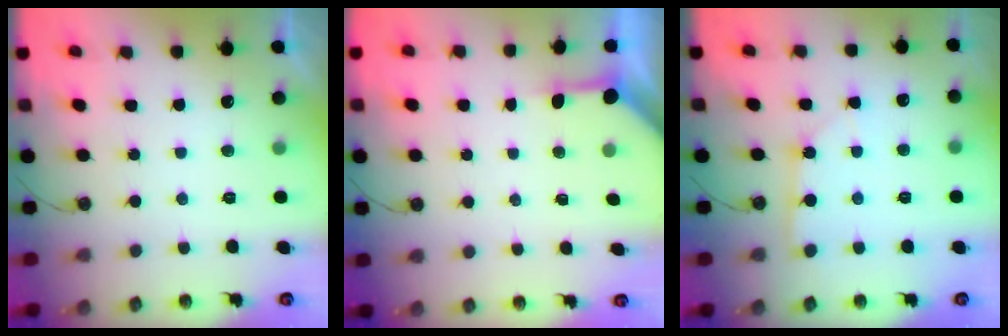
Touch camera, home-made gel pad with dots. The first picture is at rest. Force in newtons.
{"total": 3.1, "press": 3.1, "slide": 0.5}
{"total": 2.5, "press": 2.5, "slide": 0.2}